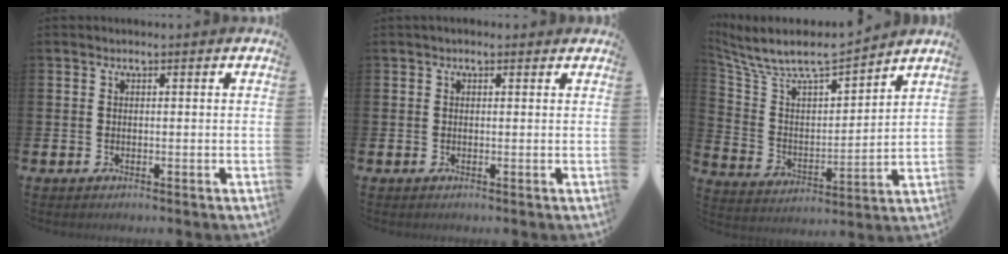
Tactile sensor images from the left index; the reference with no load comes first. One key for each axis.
{"total": 0.6, "fx": 0.3, "fy": 0.4, "fz": 0.3, "tx": -0.001, "ty": 0.006, "tz": 0.003}
{"total": 8.8, "fx": 8.2, "fy": 1.6, "fz": 2.8, "tx": -0.097, "ty": -0.061, "tz": 0.140}